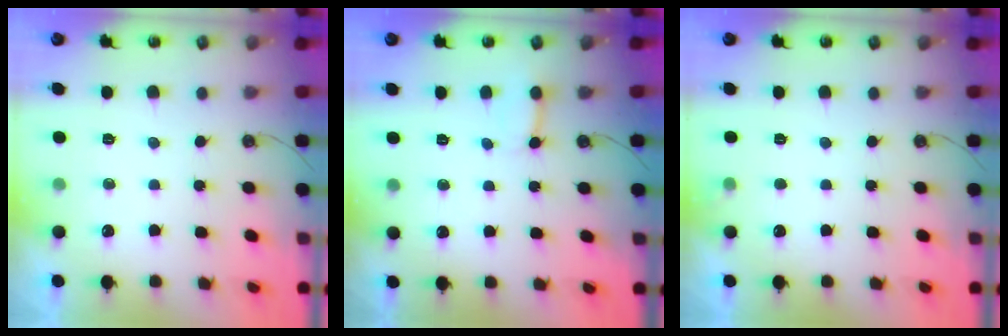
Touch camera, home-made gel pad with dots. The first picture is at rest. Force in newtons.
{"total": 2.8, "press": 2.8, "slide": 0.4}
{"total": 2.6, "press": 2.6, "slide": 0.4}